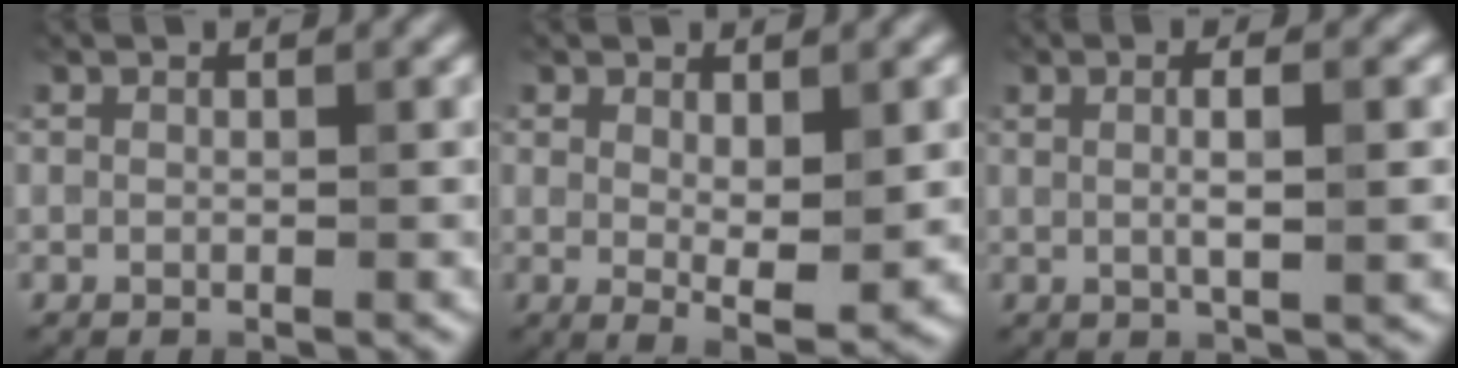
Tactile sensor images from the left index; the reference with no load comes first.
{"total": 3.9, "force": [0.4, 1.1, 3.7], "torque": [-0.058, -0.011, 0.013]}
{"total": 3.3, "force": [0.3, 0.8, 3.2], "torque": [-0.052, 0.002, 0.003]}